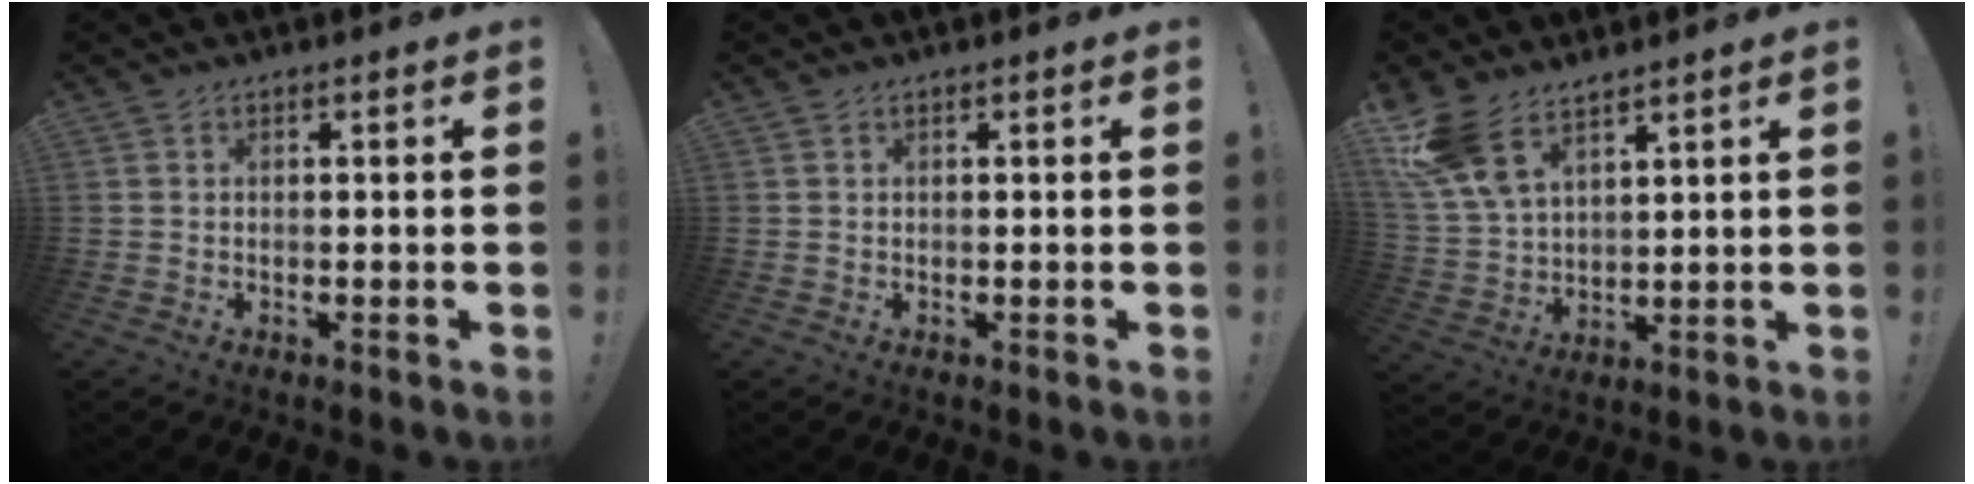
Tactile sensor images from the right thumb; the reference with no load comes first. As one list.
[{"total": 0.0}, {"total": 11.4, "force": [8.4, 5.1, 5.7], "torque": [-0.122, -0.042, 0.164]}]